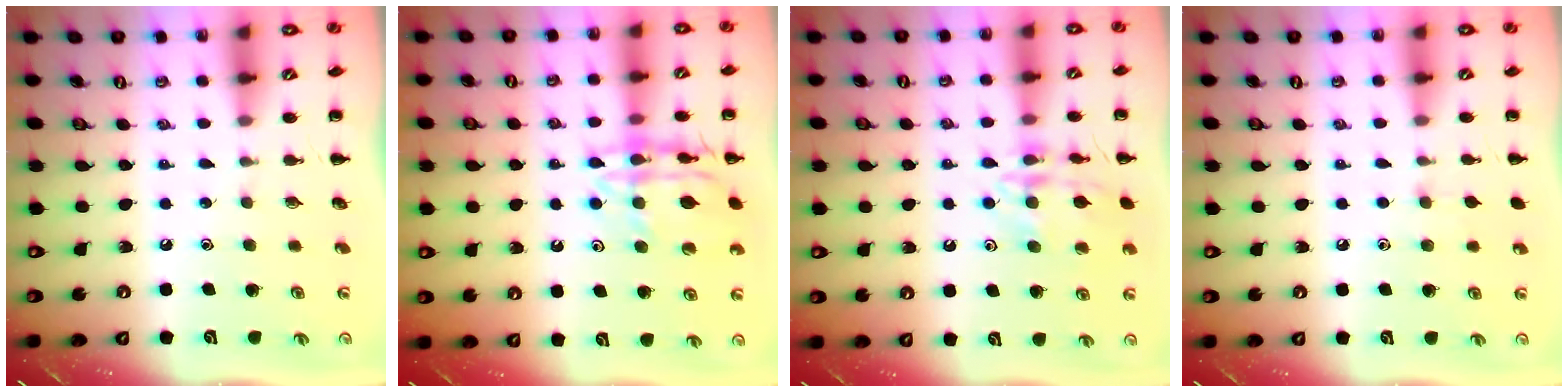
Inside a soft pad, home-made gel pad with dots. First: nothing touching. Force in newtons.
{"total": 15.4, "press": 15.3, "slide": 1.8}
{"total": 14.5, "press": 14.4, "slide": 1.2}
{"total": 4.4, "press": 4.0, "slide": 1.7}